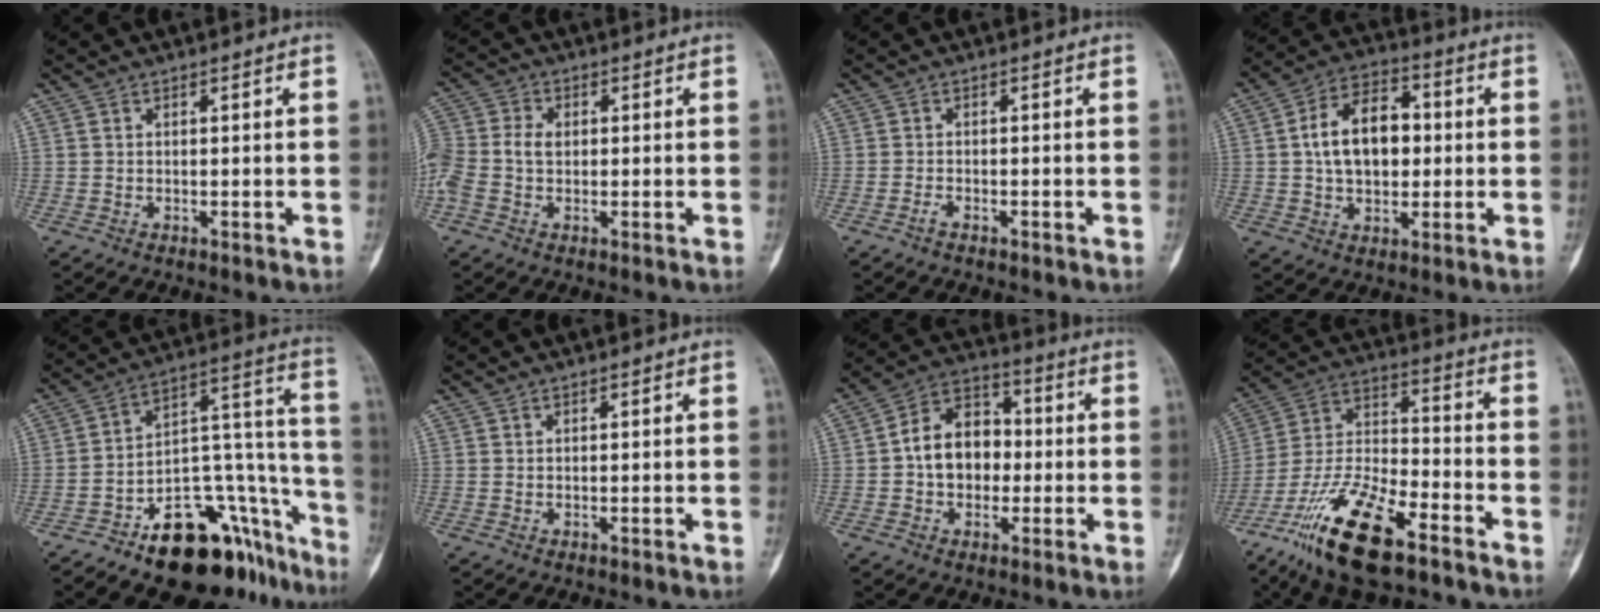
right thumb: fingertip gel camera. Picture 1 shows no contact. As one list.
[{"total": 9.2, "force": [-0.5, 6.6, 6.4], "torque": [-0.177, 0.020, -0.011]}, {"total": 1.1, "force": [-0.9, 0.3, 0.6], "torque": [-0.015, 0.002, -0.018]}, {"total": 13.0, "force": [0.9, 8.4, 9.9], "torque": [-0.140, 0.021, 0.009]}, {"total": 24.2, "force": [-14.5, 11.5, 15.5], "torque": [-0.118, 0.136, -0.209]}, {"total": 0.0}, {"total": 11.8, "force": [-0.5, 8.9, 7.6], "torque": [-0.086, 0.035, -0.018]}, {"total": 18.9, "force": [-12.0, 6.2, 13.3], "torque": [-0.265, 0.057, -0.222]}]